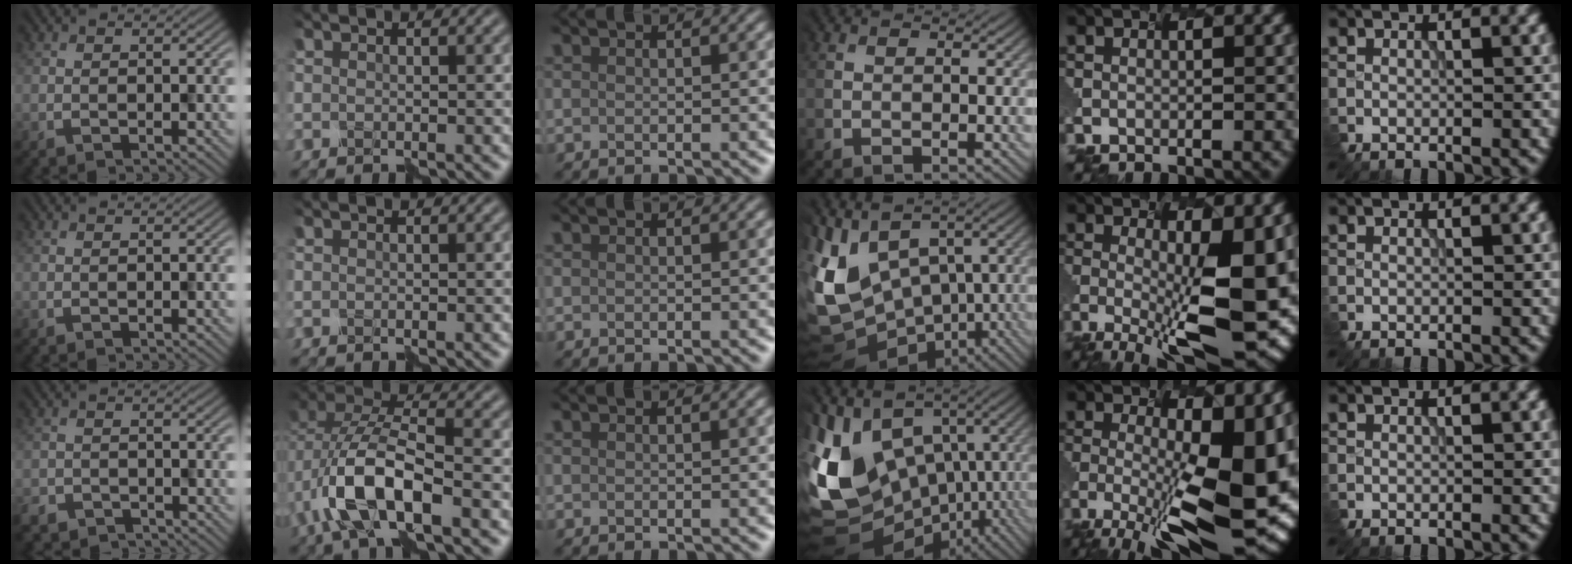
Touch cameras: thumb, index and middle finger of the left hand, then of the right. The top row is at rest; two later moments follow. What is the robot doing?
{"motion": "disassemble", "object": "puzzle pieces"}